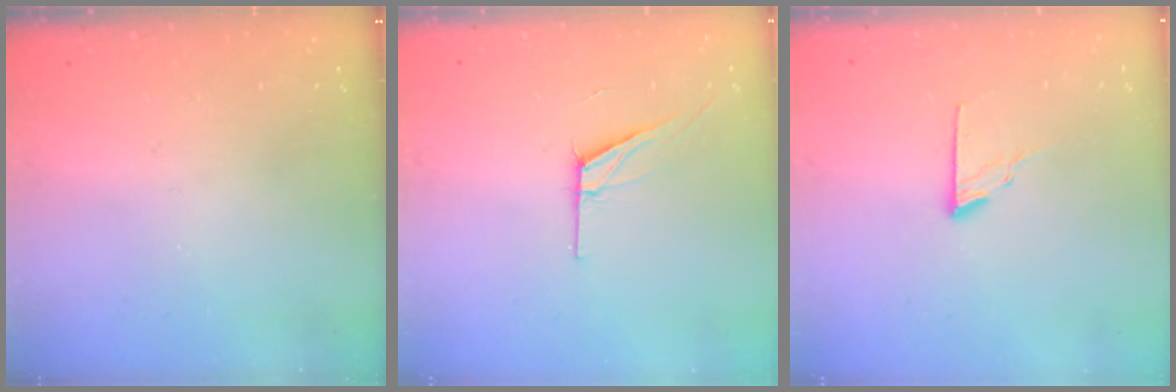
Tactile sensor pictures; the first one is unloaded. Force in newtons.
{"total": 7.8, "press": 7.2, "slide": 3.2}
{"total": 7.4, "press": 7.4, "slide": 0.6}